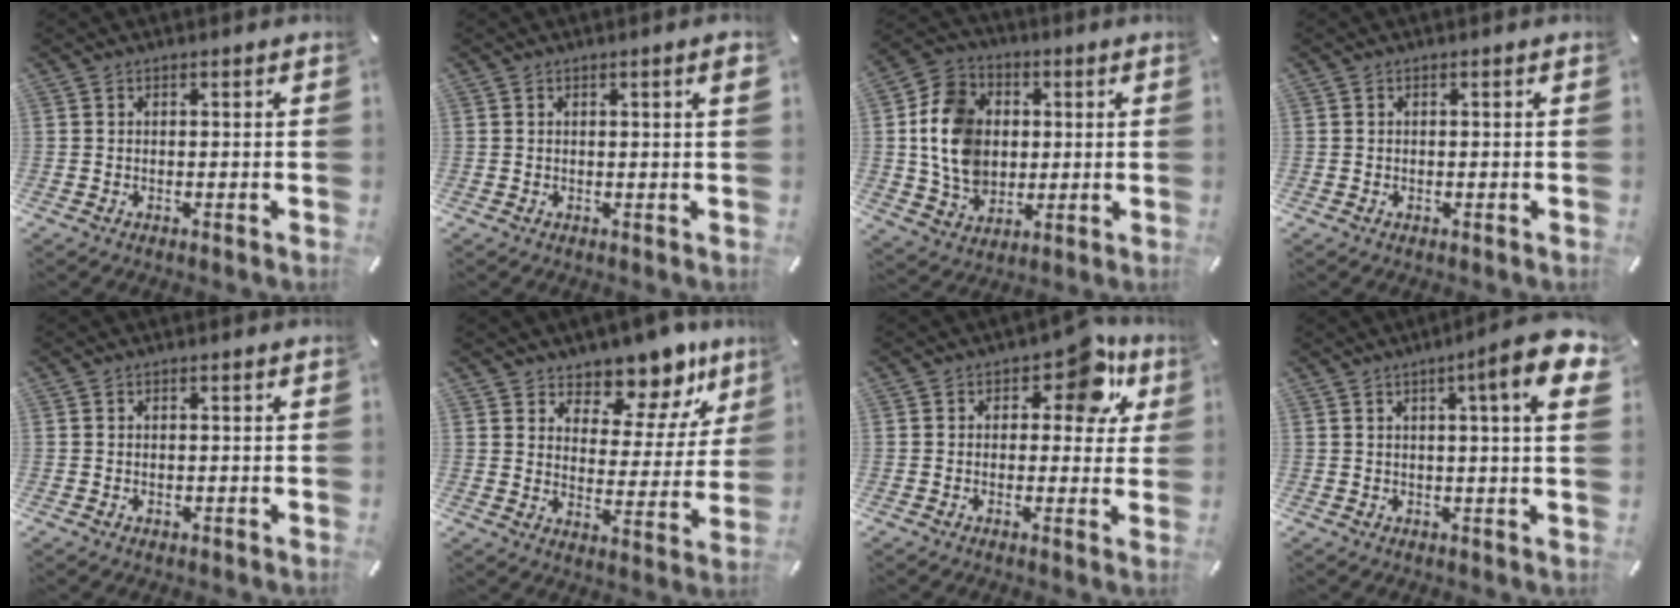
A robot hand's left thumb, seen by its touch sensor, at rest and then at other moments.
{"total": 2.0, "force": [0.5, 0.2, 2.0], "torque": [-0.029, -0.003, 0.006]}
{"total": 13.0, "force": [0.7, 11.1, 6.7], "torque": [-0.148, 0.015, 0.017]}
{"total": 0.0}
{"total": 0.5, "force": [0.0, 0.5, 0.2], "torque": [-0.003, 0.003, -0.001]}
{"total": 10.0, "force": [8.5, 4.9, 2.0], "torque": [-0.015, -0.091, 0.146]}
{"total": 11.1, "force": [5.3, 6.1, 7.6], "torque": [-0.079, -0.029, 0.083]}
{"total": 11.4, "force": [4.8, 1.5, 10.2], "torque": [-0.146, -0.021, 0.071]}